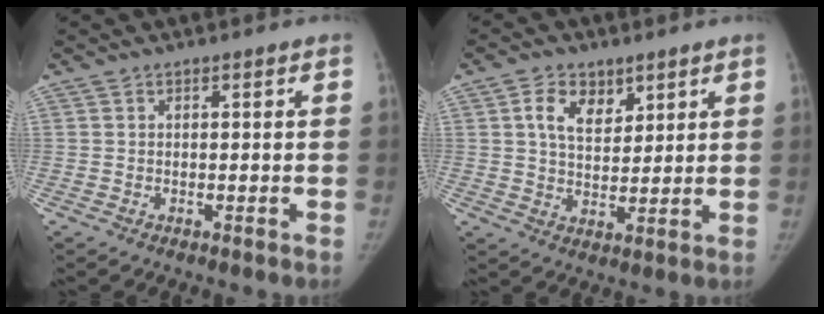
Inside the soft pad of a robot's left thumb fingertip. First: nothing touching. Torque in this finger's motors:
{"motor_torque": [0.02, 0.06, 0.47, 0.10, 0.01]}